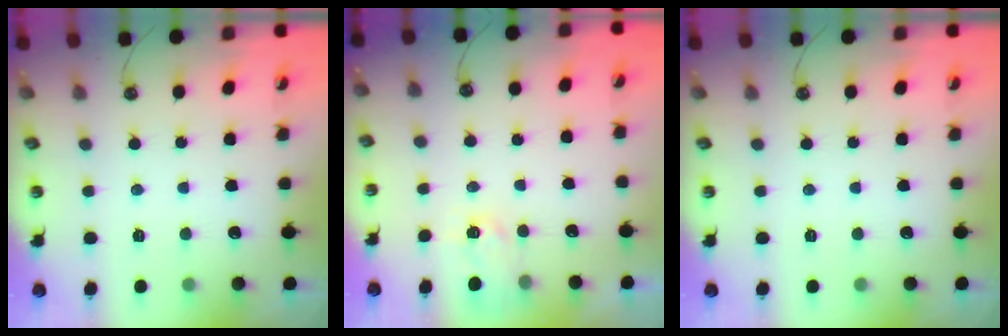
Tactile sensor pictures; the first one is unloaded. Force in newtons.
{"total": 3.0, "press": 2.9, "slide": 0.5}
{"total": 0.0}